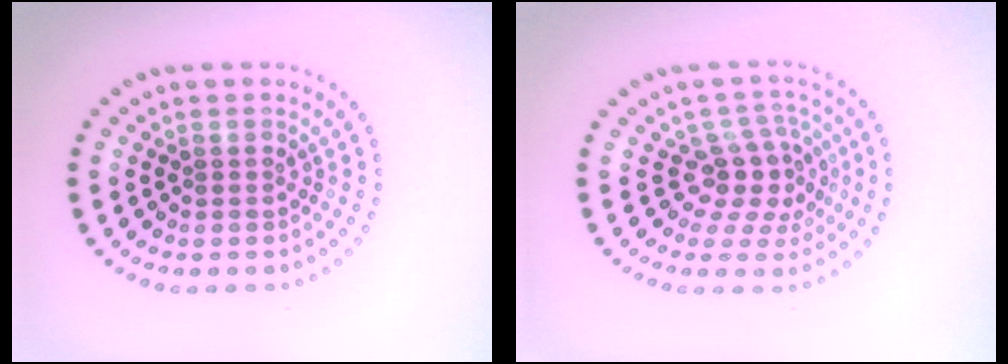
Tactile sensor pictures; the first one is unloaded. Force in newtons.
{"total": 3.7, "press": 2.9, "slide": 2.2}